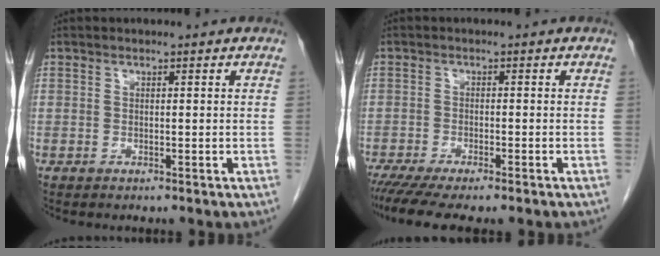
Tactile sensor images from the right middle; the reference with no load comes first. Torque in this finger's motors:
{"motor_torque": [1.16, -0.98, 0.22, 0.10]}